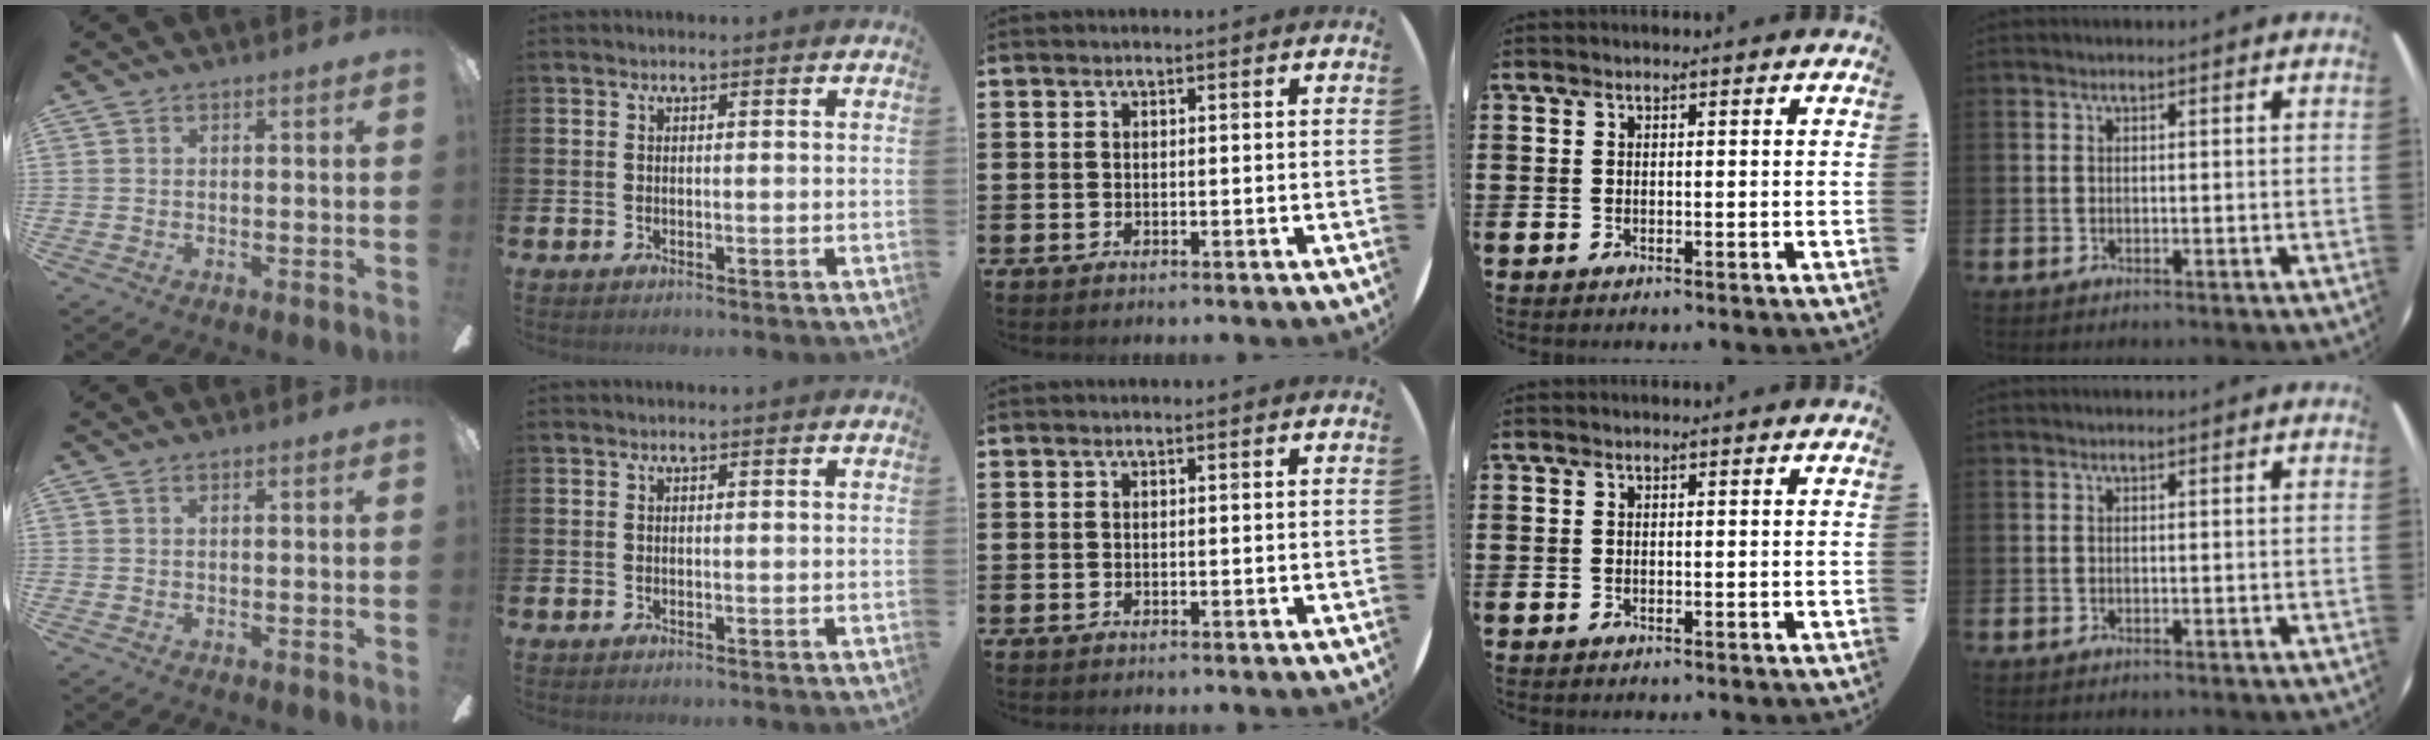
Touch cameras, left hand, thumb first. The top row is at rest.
{}